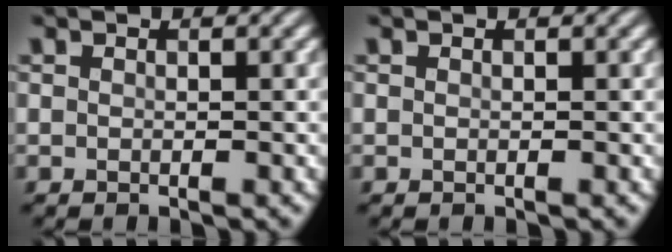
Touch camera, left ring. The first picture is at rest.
{"total": 0.0}